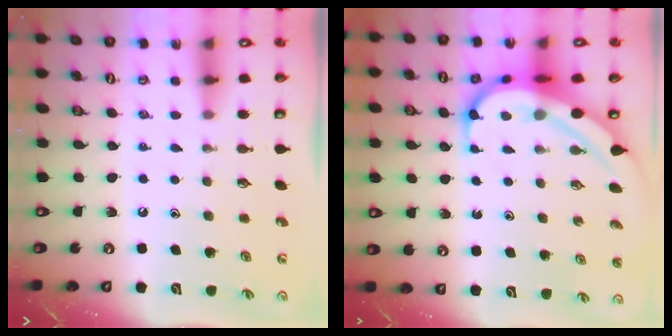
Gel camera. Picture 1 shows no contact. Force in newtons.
{"total": 8.5, "press": 8.5, "slide": 0.8}